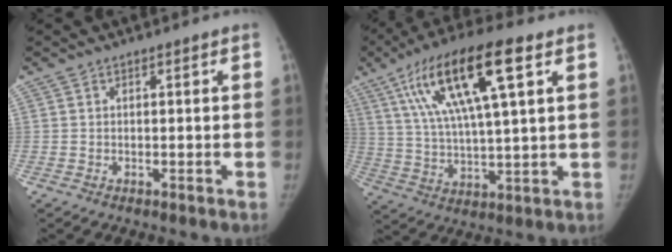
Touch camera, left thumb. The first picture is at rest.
{"total": 19.2, "force": [8.2, 4.8, 16.7], "torque": [-0.311, -0.004, 0.144]}